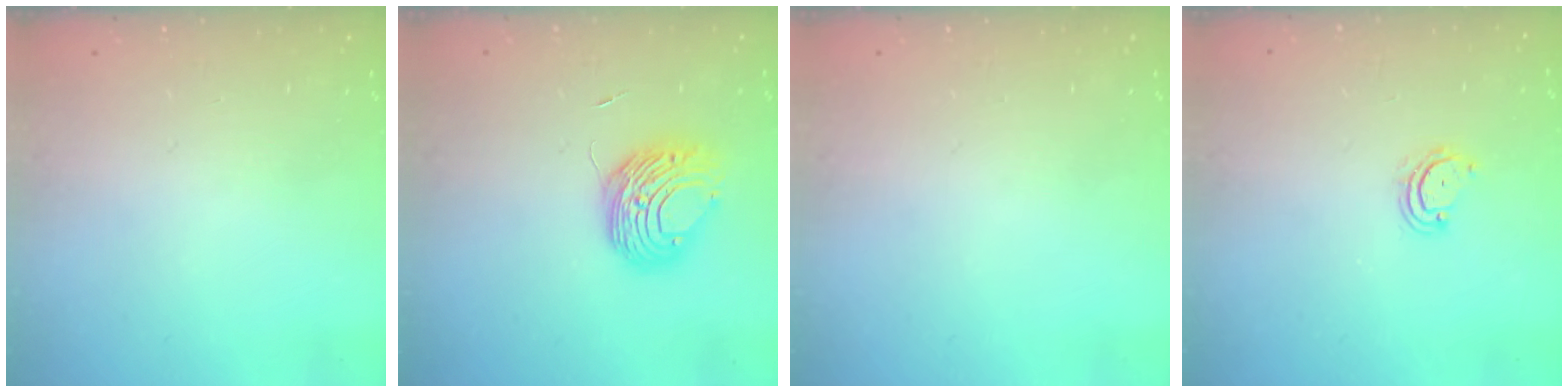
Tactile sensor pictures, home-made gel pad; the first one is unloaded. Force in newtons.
{"total": 9.1, "press": 9.1, "slide": 0.4}
{"total": 0.0}
{"total": 4.0, "press": 4.0, "slide": 0.3}